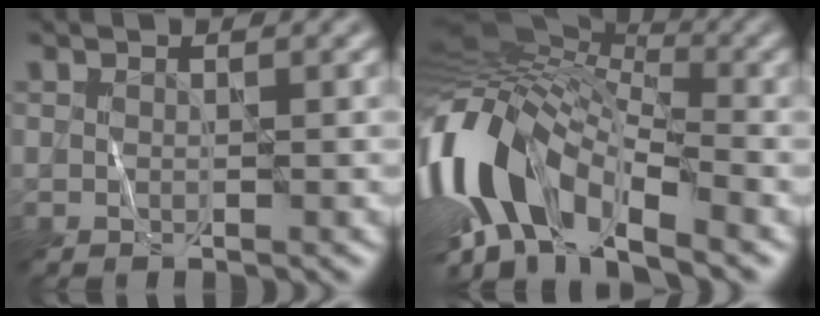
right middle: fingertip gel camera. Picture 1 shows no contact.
{"total": 13.2, "force": [-3.5, 6.7, 10.9], "torque": [-0.214, 0.015, -0.073]}